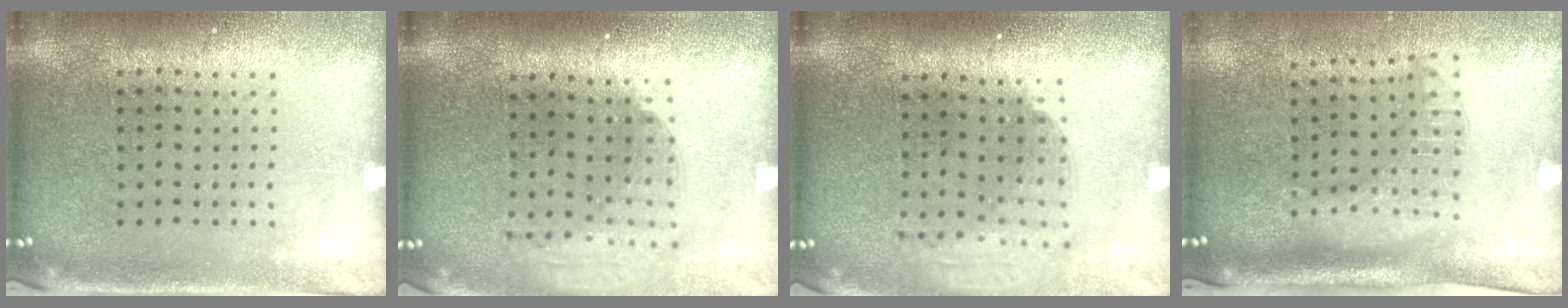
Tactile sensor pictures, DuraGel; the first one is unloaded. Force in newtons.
{"total": 2.0, "press": 1.5, "slide": 1.3}
{"total": 2.0, "press": 1.5, "slide": 1.3}
{"total": 1.9, "press": 1.5, "slide": 1.2}